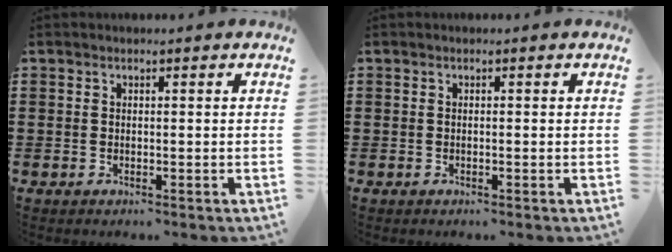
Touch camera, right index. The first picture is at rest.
{"total": 0.0}